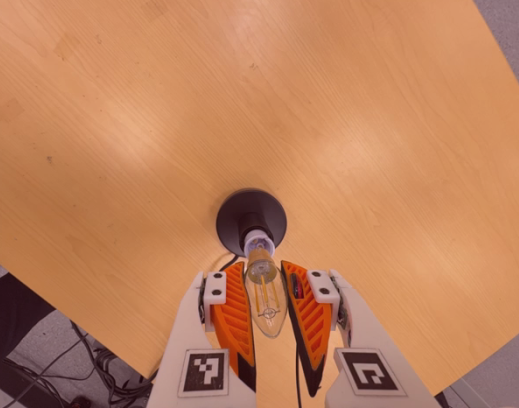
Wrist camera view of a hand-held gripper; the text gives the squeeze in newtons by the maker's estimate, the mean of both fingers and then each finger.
{"total": 19.0, "left": 20.2, "right": 17.7}